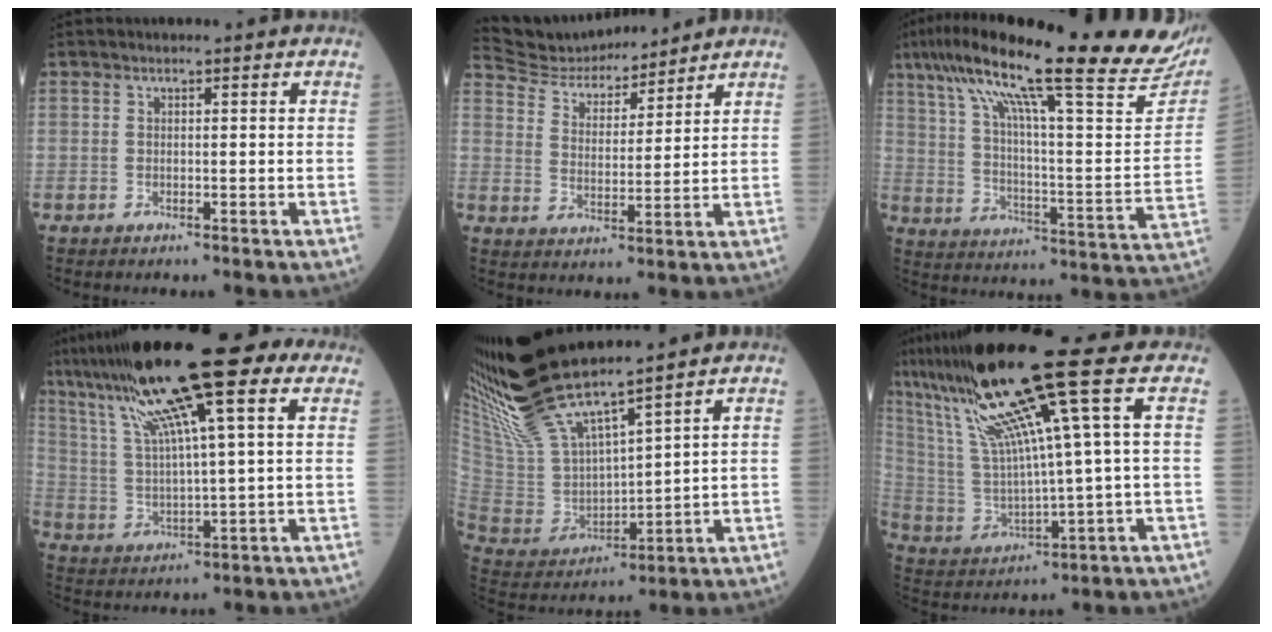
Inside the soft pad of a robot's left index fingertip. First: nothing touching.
{"total": 11.2, "force": [10.8, 2.0, 2.2], "torque": [-0.046, 0.015, 0.193]}
{"total": 32.2, "force": [24.9, 3.2, 20.2], "torque": [-0.286, -0.015, 0.336]}
{"total": 19.3, "force": [11.0, 2.1, 15.7], "torque": [-0.277, 0.038, 0.183]}
{"total": 14.7, "force": [13.0, 0.3, 6.8], "torque": [-0.150, -0.005, 0.271]}
{"total": 17.1, "force": [9.1, -1.4, 14.4], "torque": [-0.264, 0.015, 0.163]}